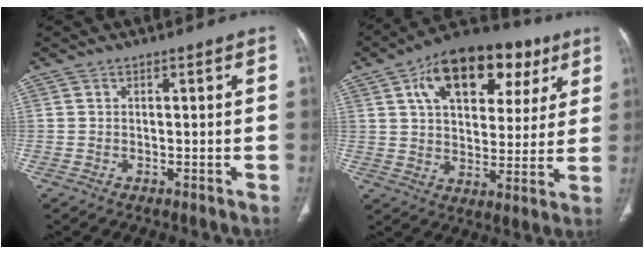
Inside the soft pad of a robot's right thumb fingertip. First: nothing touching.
{"total": 21.9, "force": [9.9, 12.5, 15.0], "torque": [-0.189, 0.005, 0.154]}